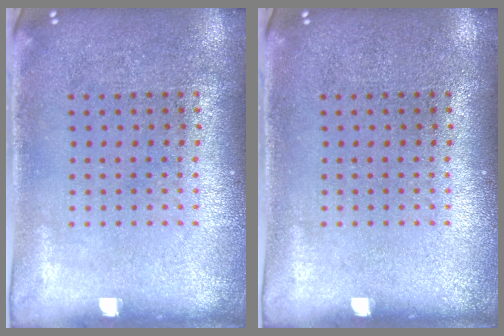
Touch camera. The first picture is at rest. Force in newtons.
{"total": 0.0}